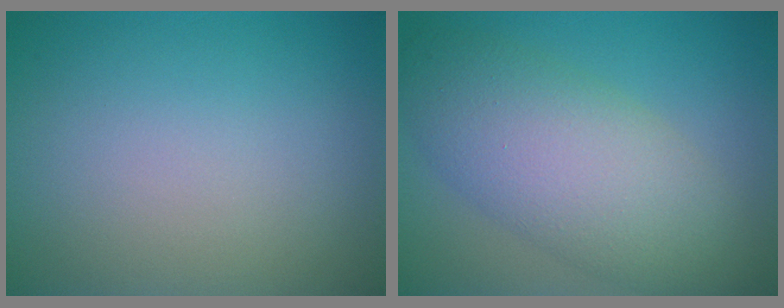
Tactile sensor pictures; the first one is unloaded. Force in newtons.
{"total": 7.7, "press": 7.7, "slide": 0.1}